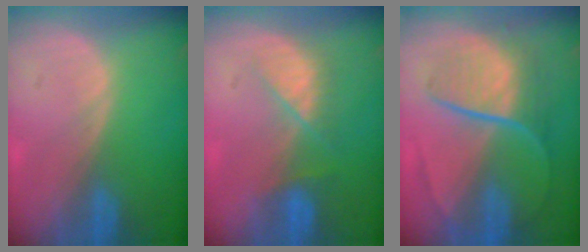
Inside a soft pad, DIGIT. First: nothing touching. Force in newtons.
{"total": 4.6, "press": 4.6, "slide": 0.5}
{"total": 9.0, "press": 7.4, "slide": 5.1}